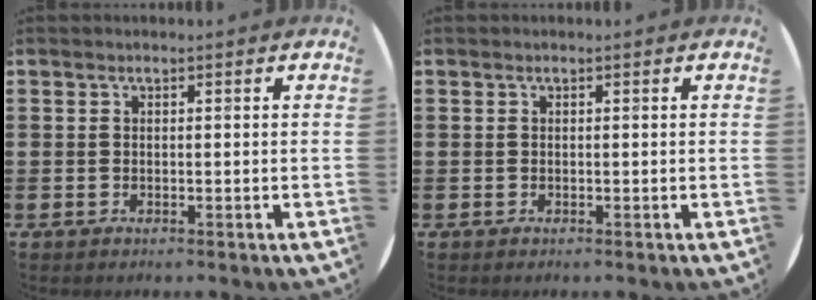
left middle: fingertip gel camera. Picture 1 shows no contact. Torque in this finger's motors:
{"motor_torque": [0.00, 0.00, 0.00, 0.00]}